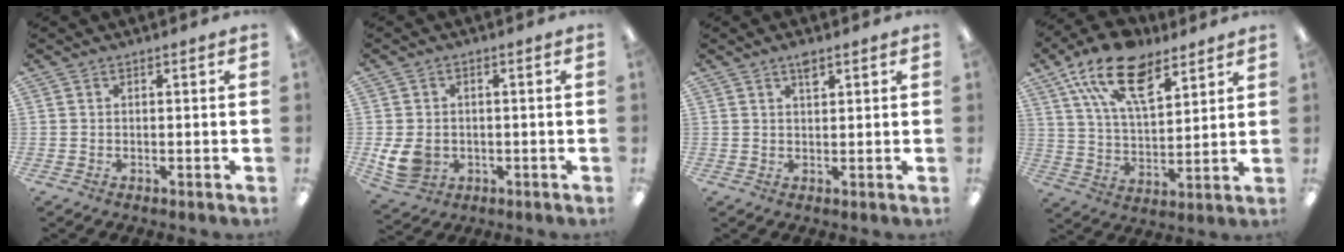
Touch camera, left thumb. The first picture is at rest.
{"total": 7.0, "force": [-1.2, 5.9, 3.6], "torque": [-0.080, 0.007, -0.018]}
{"total": 2.3, "force": [1.7, 0.9, 1.3], "torque": [-0.023, -0.002, 0.029]}
{"total": 17.2, "force": [10.6, 8.4, 10.7], "torque": [-0.193, -0.042, 0.191]}